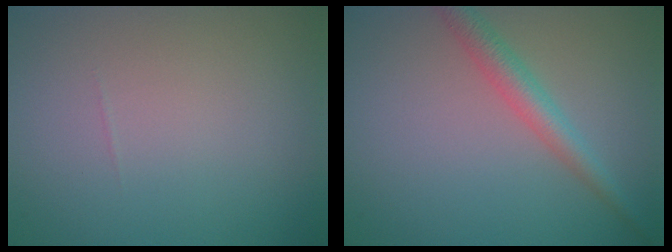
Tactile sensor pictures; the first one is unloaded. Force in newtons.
{"total": 2.9, "press": 2.9, "slide": 0.1}